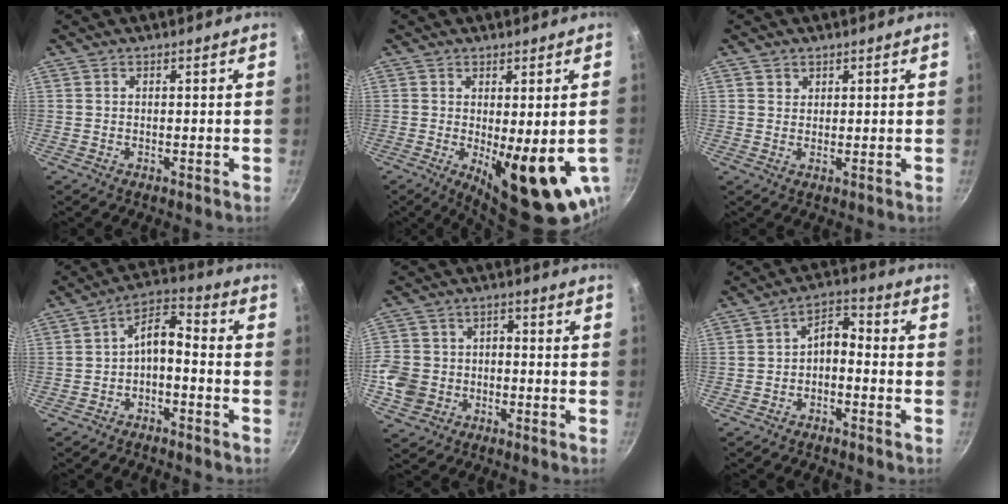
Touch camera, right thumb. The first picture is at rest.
{"total": 13.2, "force": [-2.3, 4.4, 12.3], "torque": [-0.146, -0.020, -0.014]}
{"total": 1.8, "force": [1.0, 1.4, 0.3], "torque": [0.006, -0.003, 0.013]}
{"total": 6.9, "force": [-2.3, 3.4, 5.5], "torque": [-0.093, 0.055, -0.041]}
{"total": 9.9, "force": [-3.2, 8.3, 4.3], "torque": [-0.066, 0.035, -0.068]}
{"total": 5.1, "force": [-1.8, 3.0, 3.7], "torque": [-0.047, 0.041, -0.032]}